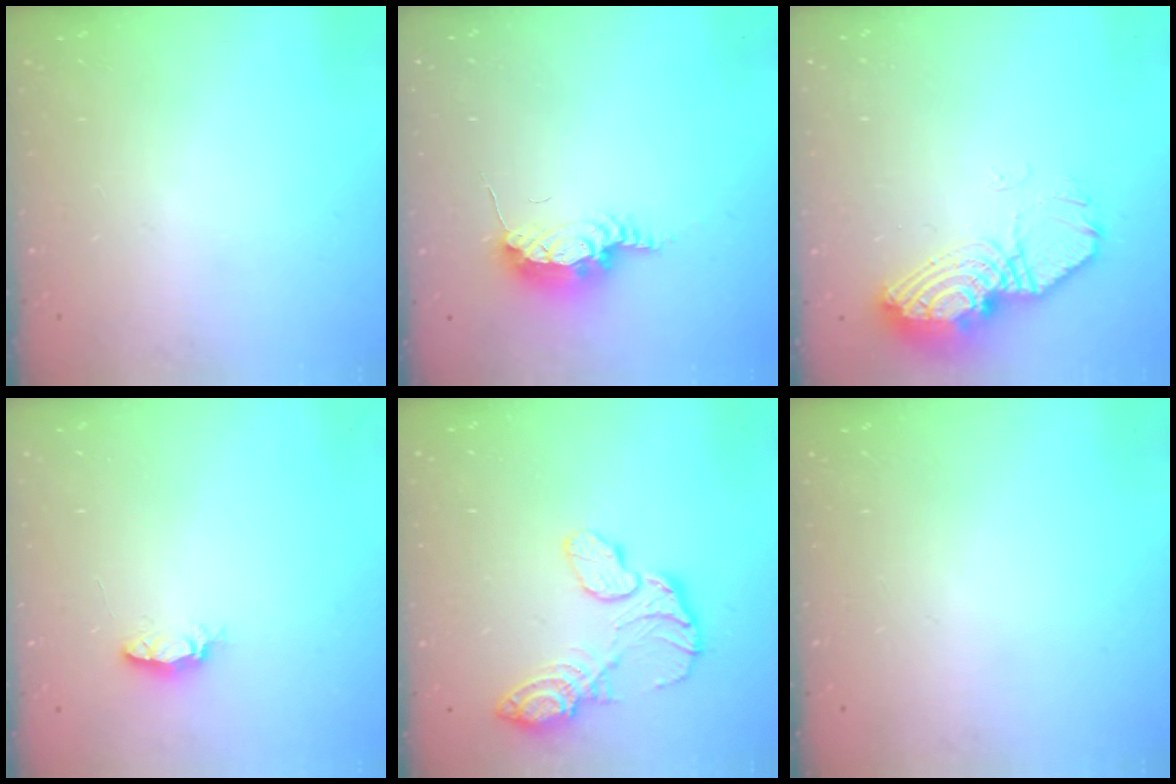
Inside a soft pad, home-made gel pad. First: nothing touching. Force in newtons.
{"total": 7.9, "press": 7.8, "slide": 0.6}
{"total": 12.3, "press": 12.3, "slide": 1.2}
{"total": 3.4, "press": 3.4, "slide": 0.5}
{"total": 12.0, "press": 11.9, "slide": 1.2}
{"total": 0.0}